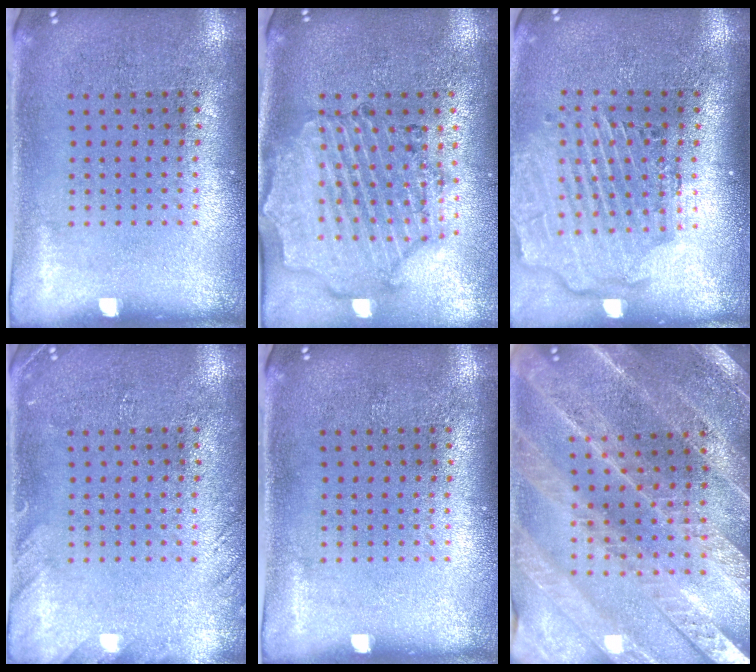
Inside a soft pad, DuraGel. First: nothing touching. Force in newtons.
{"total": 1.6, "press": 1.6, "slide": 0.4}
{"total": 2.8, "press": 2.3, "slide": 1.6}
{"total": 1.5, "press": 1.5, "slide": 0.2}
{"total": 0.0}
{"total": 2.8, "press": 2.7, "slide": 0.4}